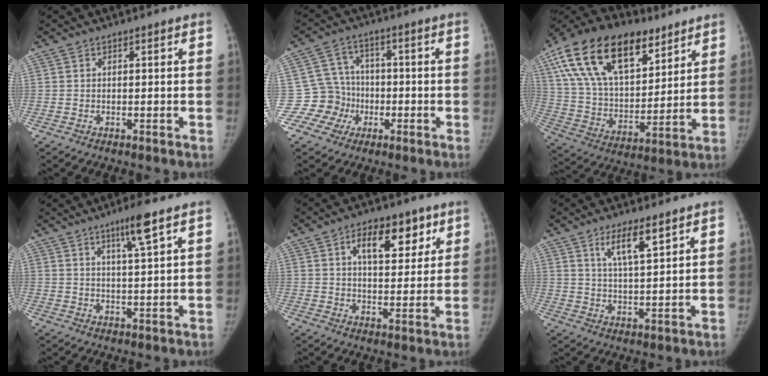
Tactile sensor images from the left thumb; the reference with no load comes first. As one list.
[{"total": 8.2, "force": [-2.5, 7.7, 1.2], "torque": [0.027, 0.022, -0.046]}, {"total": 27.8, "force": [15.1, 14.9, 18.0], "torque": [-0.316, -0.010, 0.263]}, {"total": 5.9, "force": [3.4, 0.1, 4.8], "torque": [-0.081, -0.019, 0.061]}, {"total": 10.9, "force": [5.2, 5.7, 7.7], "torque": [-0.084, -0.016, 0.080]}, {"total": 6.9, "force": [4.2, 1.5, 5.3], "torque": [-0.090, -0.028, 0.080]}]